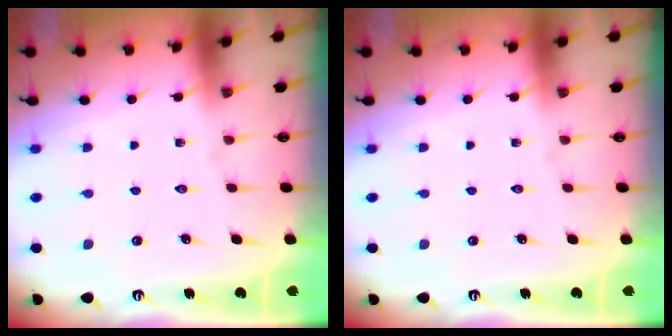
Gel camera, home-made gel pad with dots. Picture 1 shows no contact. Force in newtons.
{"total": 0.0}